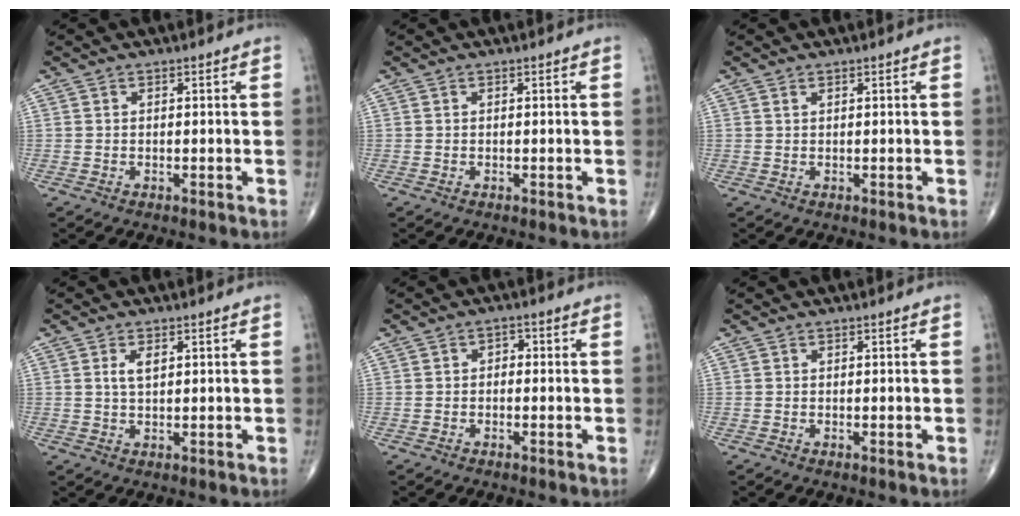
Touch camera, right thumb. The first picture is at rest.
{"total": 0.0}
{"total": 0.5, "force": [0.4, 0.2, 0.3], "torque": [-0.007, 0.001, 0.008]}
{"total": 2.7, "force": [0.9, 1.3, 2.2], "torque": [-0.040, -0.001, 0.017]}
{"total": 1.9, "force": [-0.1, 1.4, 1.3], "torque": [-0.006, 0.009, -0.010]}
{"total": 0.0}